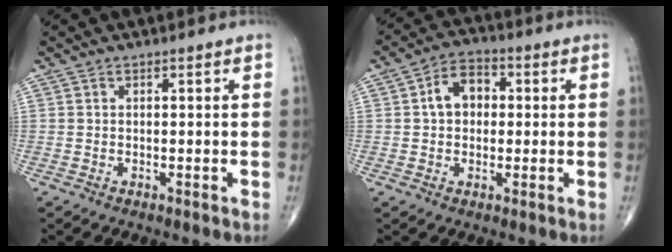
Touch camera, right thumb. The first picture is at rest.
{"total": 7.4, "force": [0.9, 5.4, 5.0], "torque": [-0.064, 0.019, 0.005]}